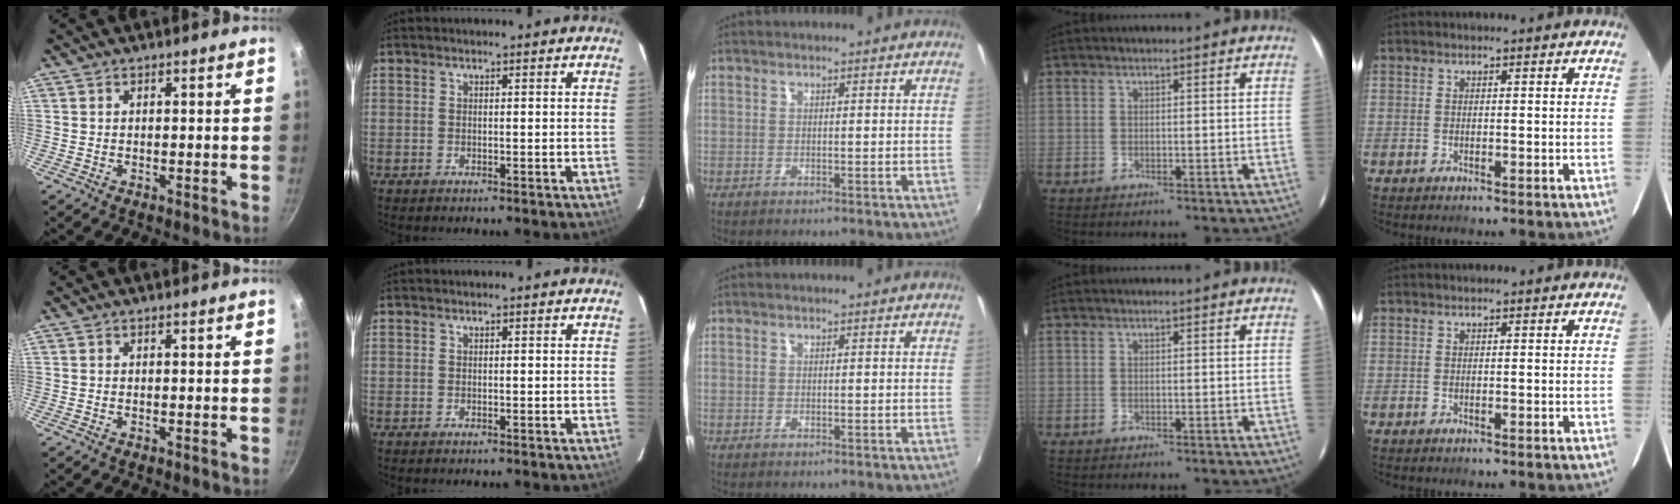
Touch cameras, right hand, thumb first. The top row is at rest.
{}